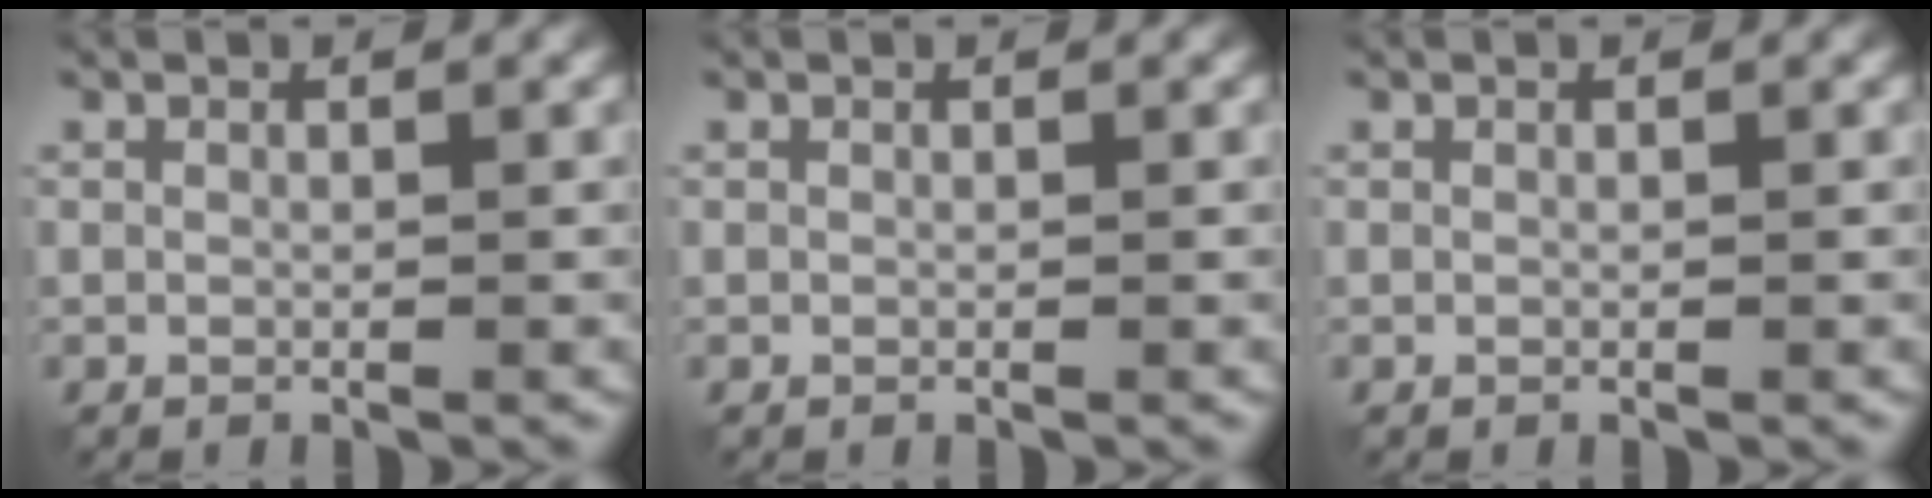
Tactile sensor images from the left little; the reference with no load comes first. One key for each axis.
{"total": 0.0}
{"total": 0.0}